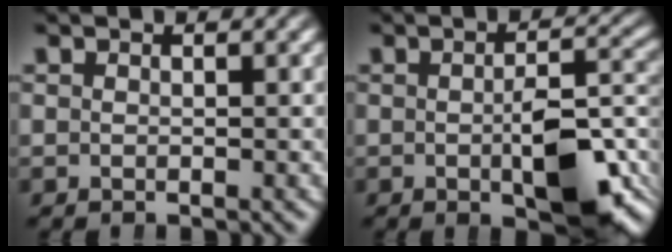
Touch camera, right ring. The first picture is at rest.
{"total": 7.9, "force": [-2.6, 2.9, 6.9], "torque": [-0.072, -0.004, -0.034]}